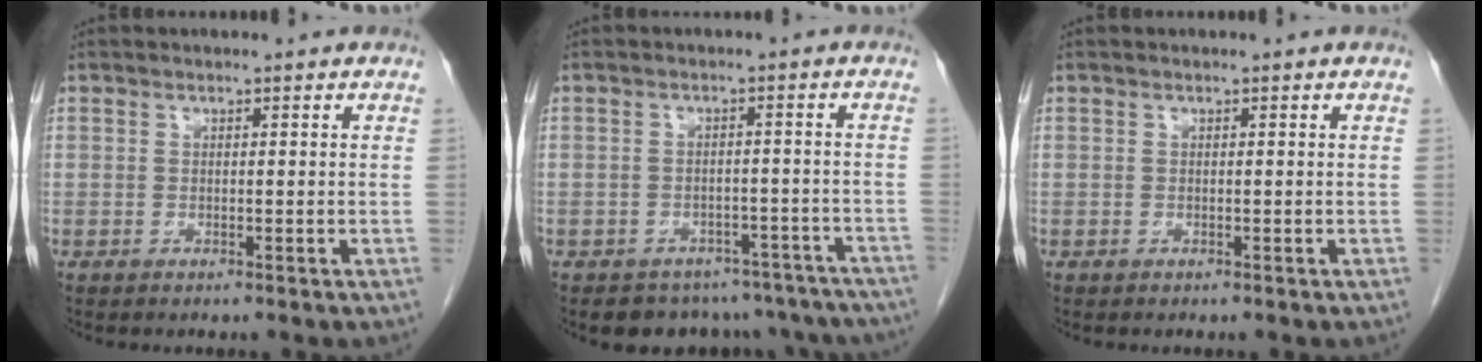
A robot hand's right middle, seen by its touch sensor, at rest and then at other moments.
{"total": 13.7, "force": [-11.5, 7.0, 2.6], "torque": [-0.025, 0.026, -0.117]}
{"total": 0.0}